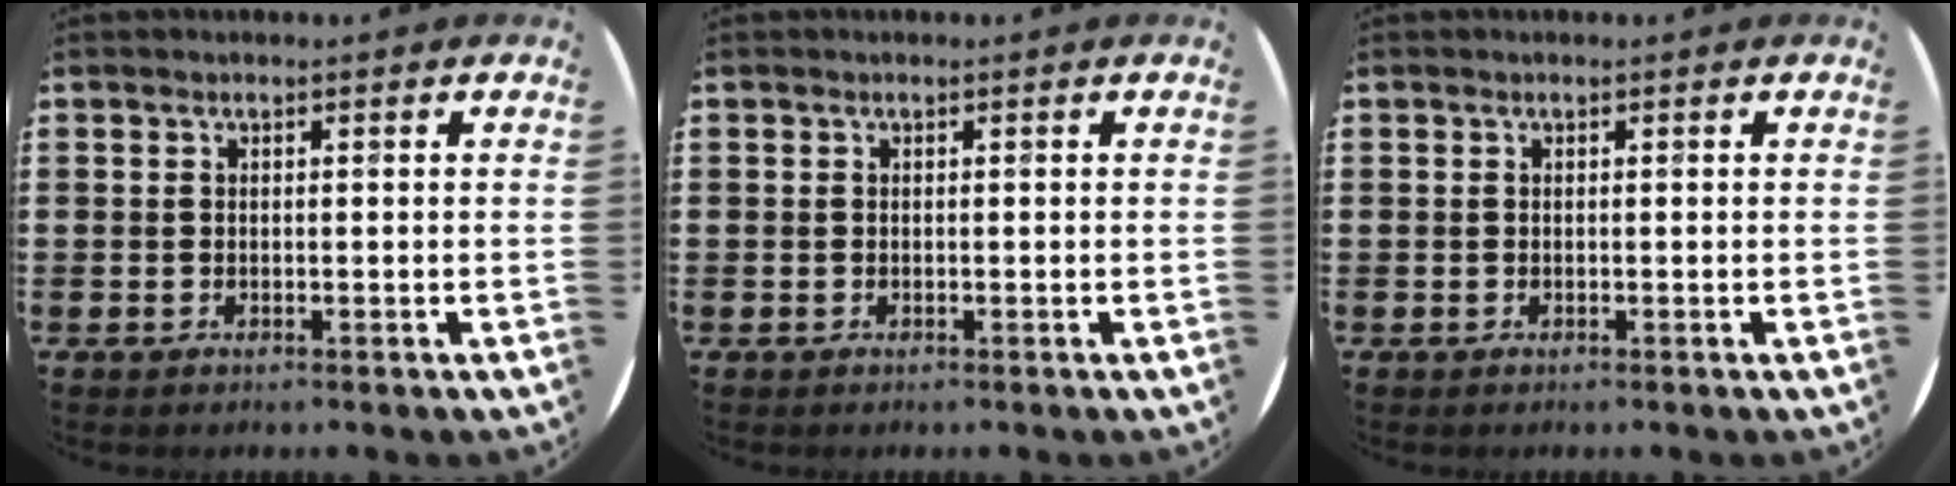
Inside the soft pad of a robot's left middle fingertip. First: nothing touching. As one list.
[{"total": 0.0}, {"total": 0.0}]